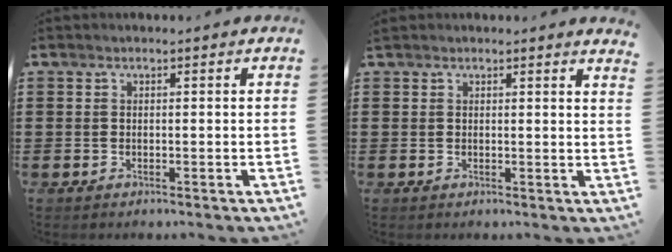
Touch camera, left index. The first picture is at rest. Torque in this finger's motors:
{"motor_torque": [0.57, 0.41, 0.61, 0.21]}